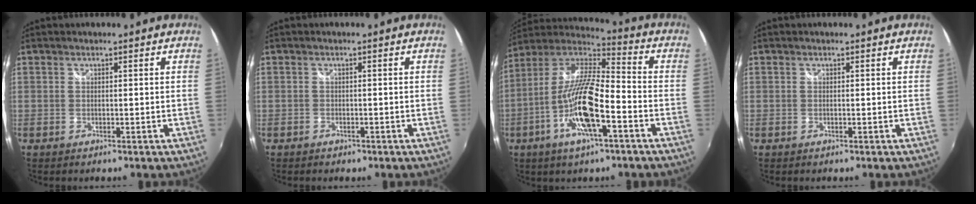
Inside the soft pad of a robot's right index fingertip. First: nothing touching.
{"total": 1.6, "force": [-1.1, 1.0, 0.4], "torque": [-0.010, -0.003, -0.016]}
{"total": 16.8, "force": [-6.6, 4.2, 14.9], "torque": [-0.293, -0.014, -0.130]}
{"total": 0.0}